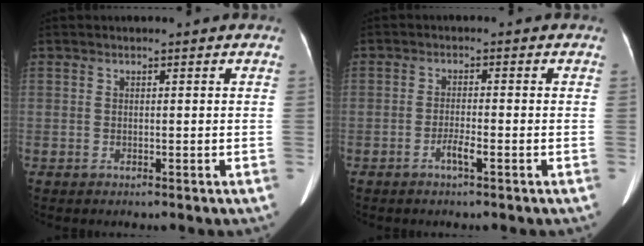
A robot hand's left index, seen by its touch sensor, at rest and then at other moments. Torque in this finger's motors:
{"motor_torque": [0.05, 0.04, 0.00, 0.01]}